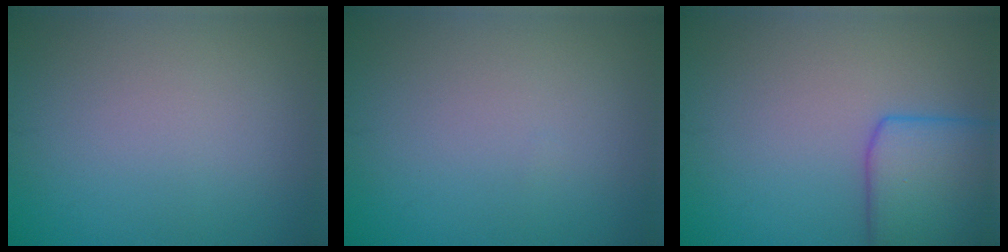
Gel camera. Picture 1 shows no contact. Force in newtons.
{"total": 0.0}
{"total": 6.4, "press": 6.4, "slide": 0.3}